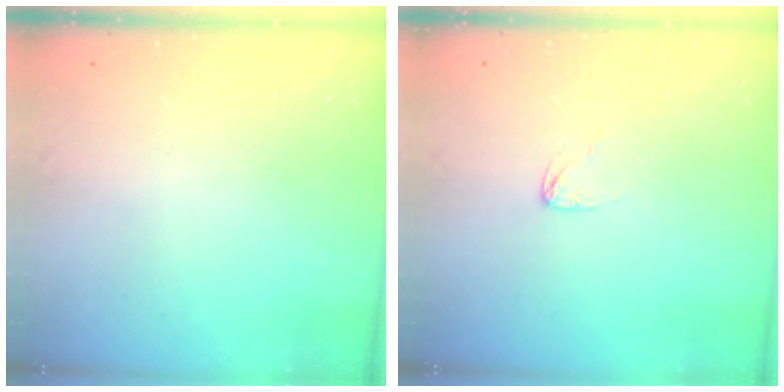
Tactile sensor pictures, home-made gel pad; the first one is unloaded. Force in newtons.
{"total": 2.9, "press": 2.9, "slide": 0.2}